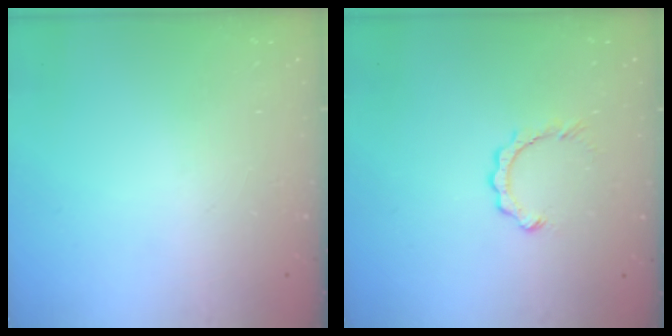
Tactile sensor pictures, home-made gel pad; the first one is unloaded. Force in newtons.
{"total": 2.8, "press": 2.8, "slide": 0.2}